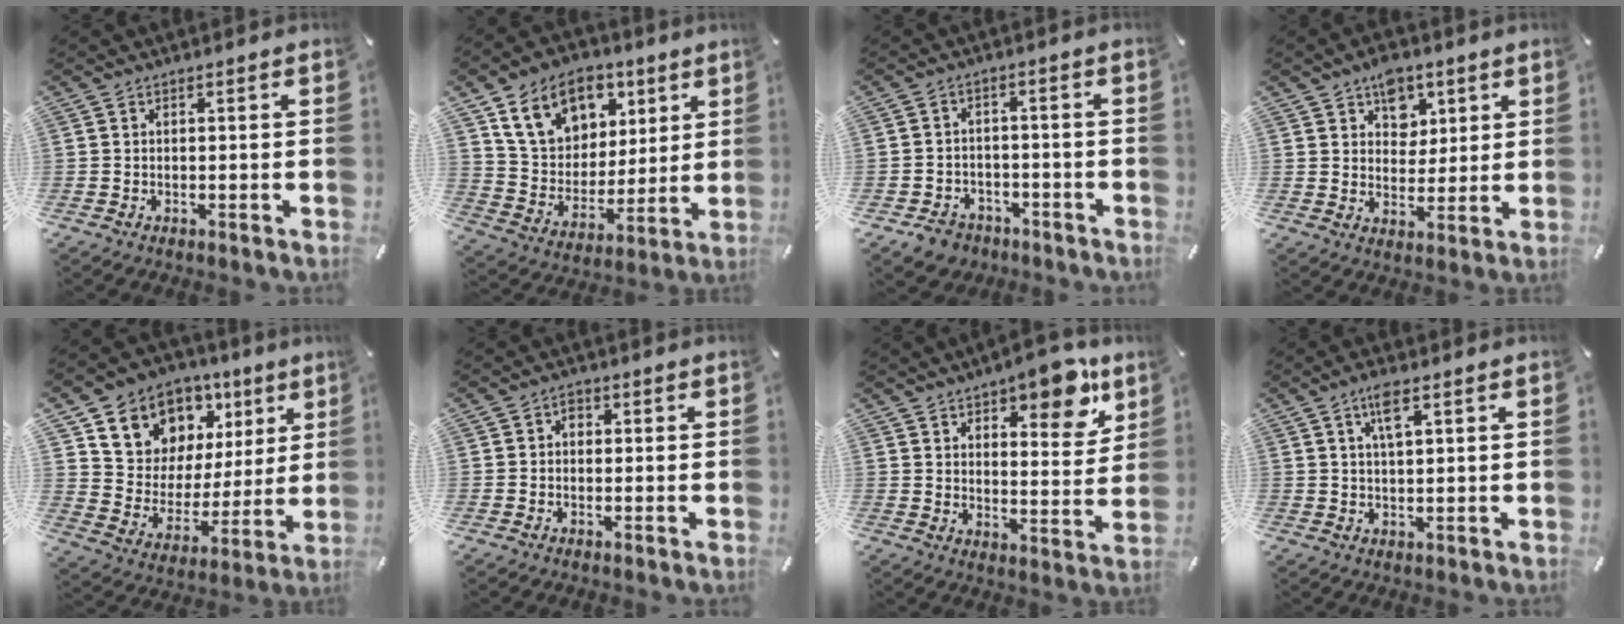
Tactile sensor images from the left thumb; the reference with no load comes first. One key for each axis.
{"total": 15.5, "fx": 8.6, "fy": 11.5, "fz": 5.9, "tx": -0.108, "ty": -0.038, "tz": 0.166}
{"total": 5.4, "fx": -3.5, "fy": 3.9, "fz": 1.3, "tx": -0.027, "ty": 0.019, "tz": -0.065}
{"total": 7.5, "fx": 4.2, "fy": 5.8, "fz": 2.2, "tx": -0.018, "ty": -0.017, "tz": 0.073}
{"total": 11.0, "fx": 6.9, "fy": 8.5, "fz": 0.6, "tx": -0.017, "ty": -0.077, "tz": 0.130}
{"total": 1.4, "fx": -0.1, "fy": 1.2, "fz": 0.7, "tx": -0.014, "ty": 0.006, "tz": -0.004}
{"total": 11.4, "fx": 8.7, "fy": 4.7, "fz": 5.7, "tx": -0.058, "ty": -0.059, "tz": 0.148}
{"total": 5.1, "fx": 2.4, "fy": 1.3, "fz": 4.3, "tx": -0.092, "ty": 0.005, "tz": 0.041}